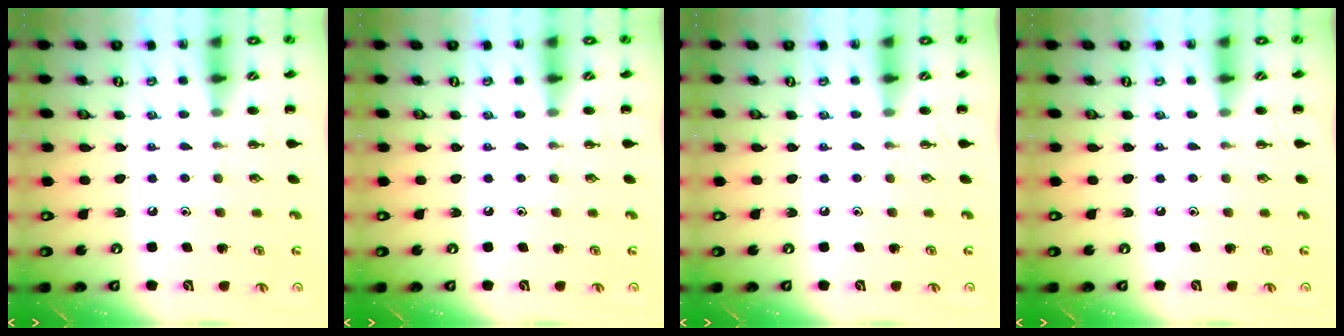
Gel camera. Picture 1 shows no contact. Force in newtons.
{"total": 0.0}
{"total": 0.0}
{"total": 0.0}